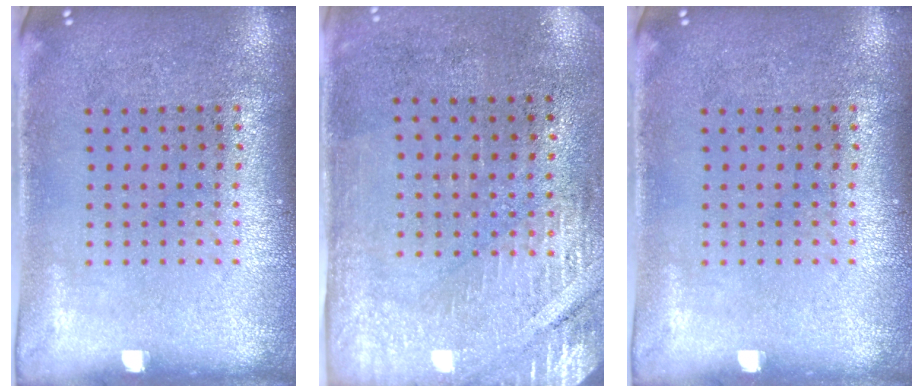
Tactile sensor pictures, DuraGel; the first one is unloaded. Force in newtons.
{"total": 2.9, "press": 2.5, "slide": 1.4}
{"total": 0.0}